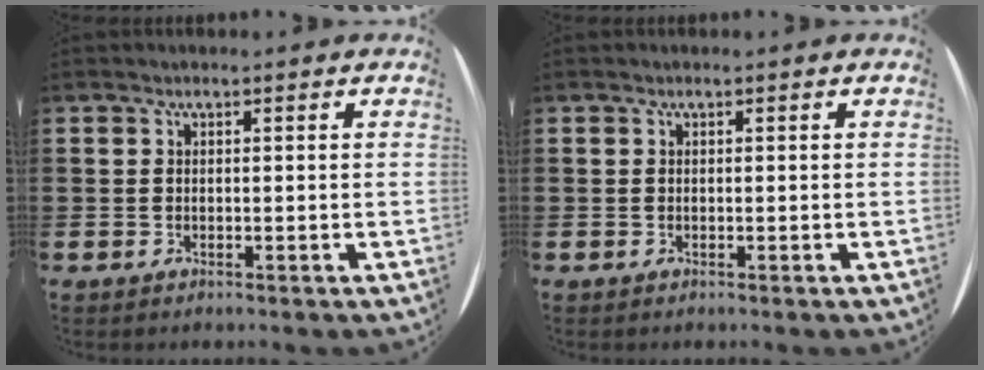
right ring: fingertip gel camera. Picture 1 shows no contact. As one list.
[{"total": 0.0}]